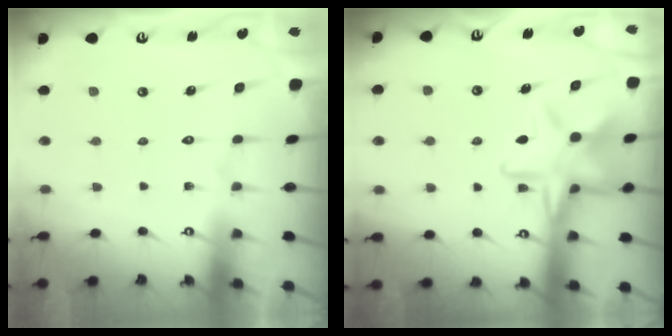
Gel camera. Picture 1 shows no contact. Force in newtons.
{"total": 14.6, "press": 14.5, "slide": 1.1}